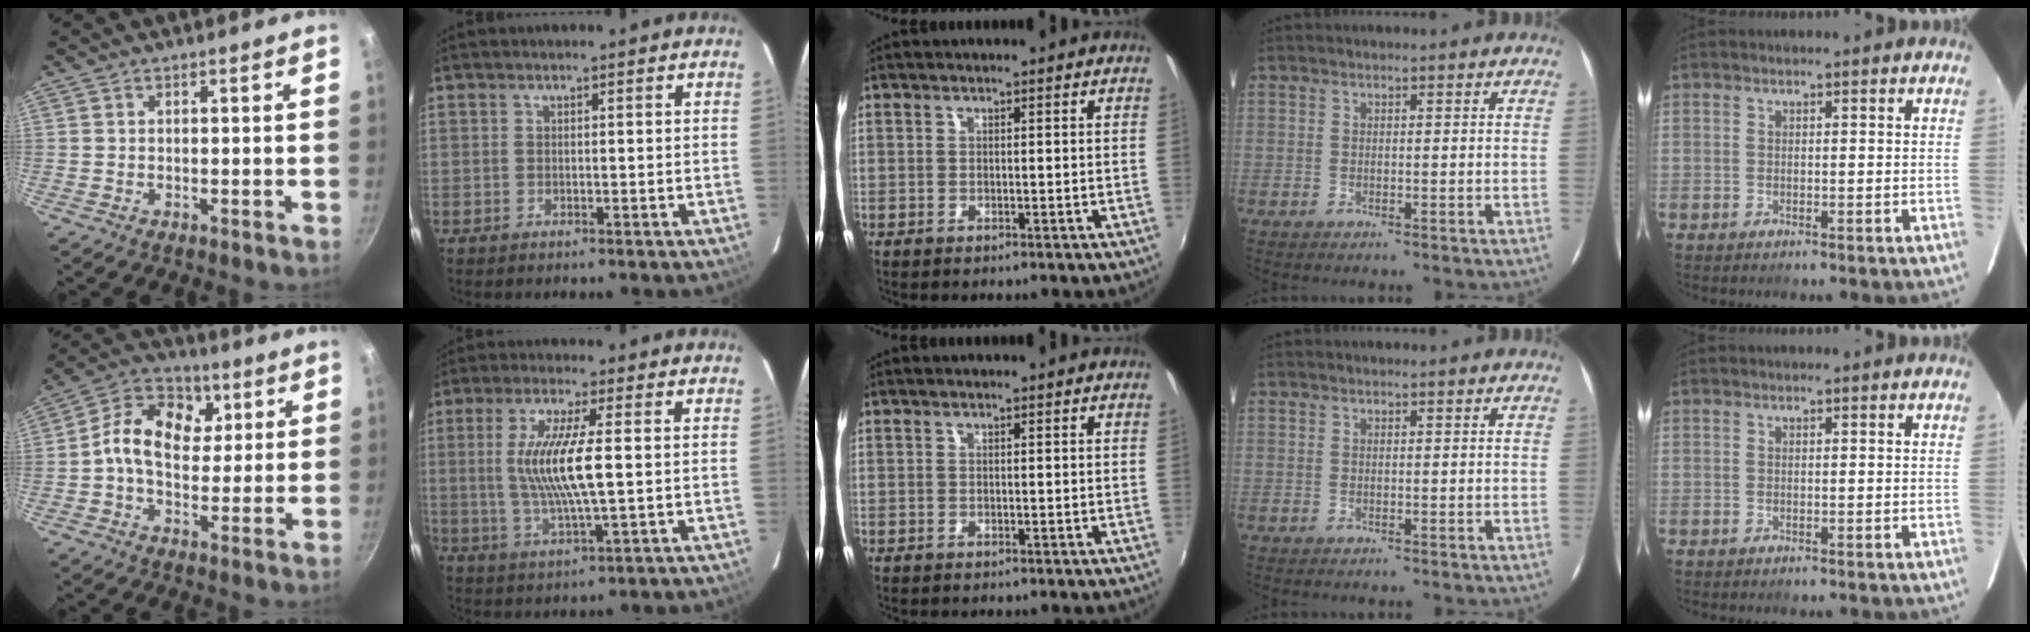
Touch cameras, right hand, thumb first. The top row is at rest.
{"thumb": {"total": 12.5, "force": [2.3, 9.2, 8.1], "torque": [-0.109, 0.004, 0.016]}, "index": {"total": 11.3, "force": [0.6, 1.6, 11.1], "torque": [-0.217, -0.007, 0.016]}}